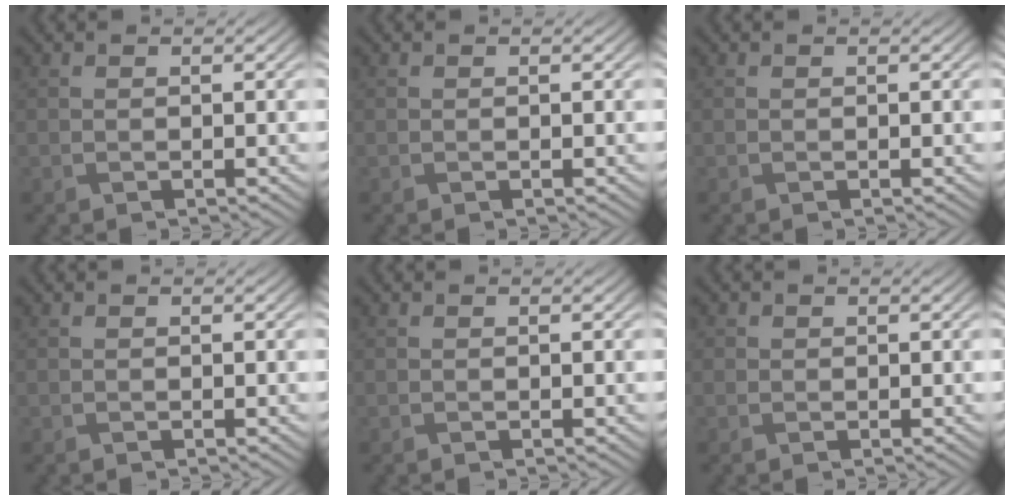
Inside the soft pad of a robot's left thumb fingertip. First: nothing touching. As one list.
[{"total": 0.0}, {"total": 0.0}, {"total": 0.0}, {"total": 0.0}, {"total": 0.7, "force": [0.1, 0.7, 0.1], "torque": [0.002, -0.002, -0.001]}]